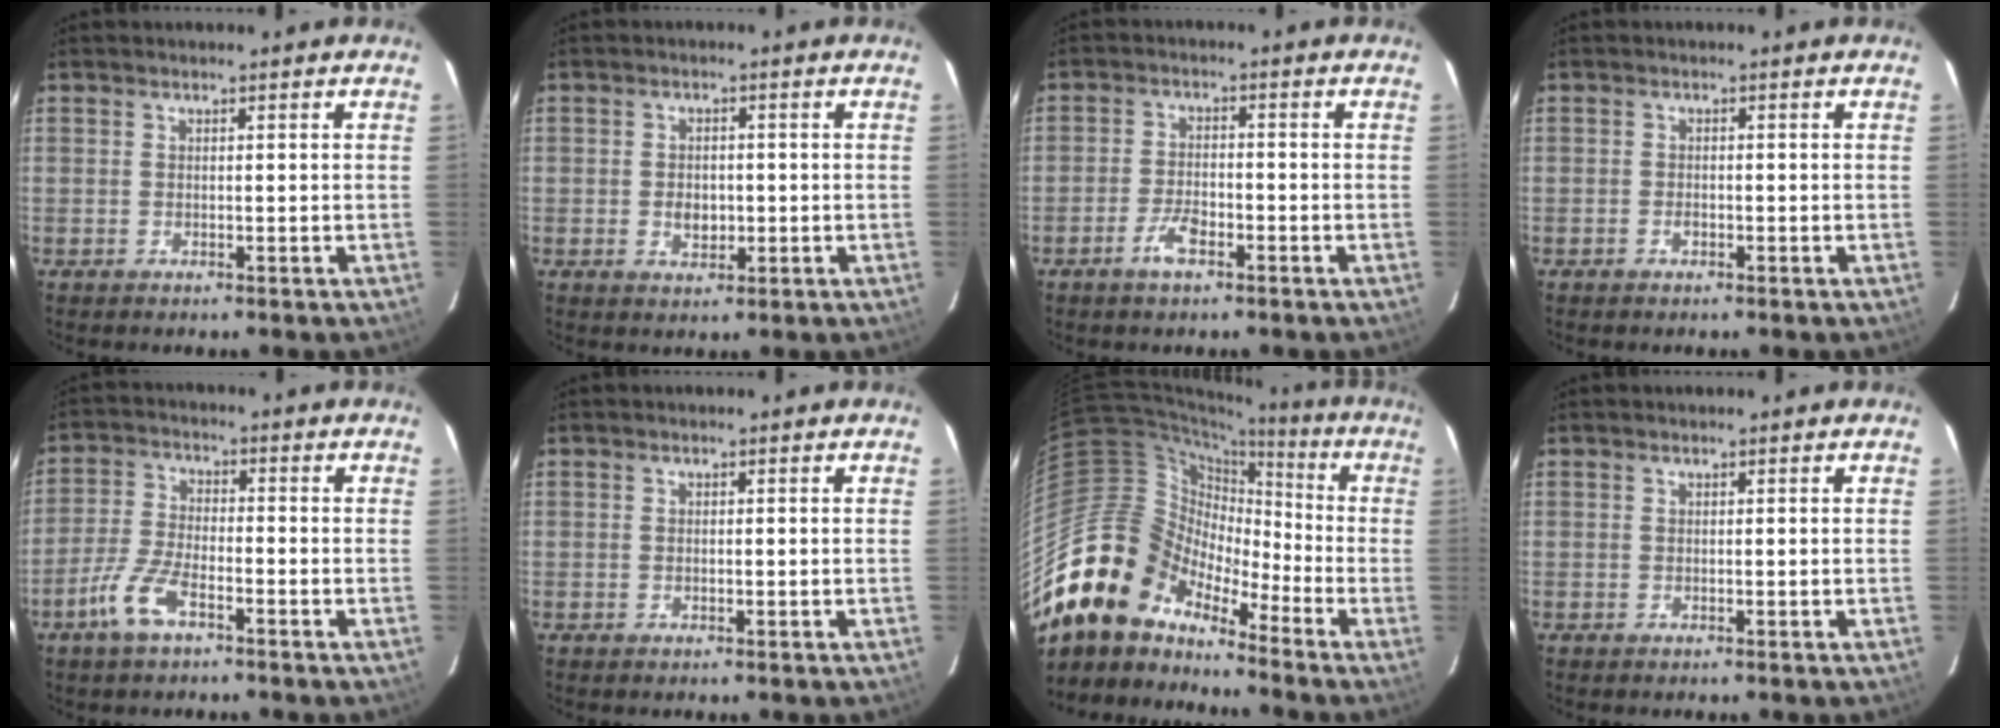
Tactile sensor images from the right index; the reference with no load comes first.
{"total": 3.6, "force": [-0.6, 2.6, 2.4], "torque": [-0.042, -0.001, -0.007]}
{"total": 4.5, "force": [-2.8, 1.7, 3.1], "torque": [-0.069, 0.000, -0.051]}
{"total": 1.1, "force": [-0.6, 0.7, 0.5], "torque": [-0.010, 0.000, -0.010]}
{"total": 7.6, "force": [-4.5, 2.7, 5.4], "torque": [-0.126, -0.002, -0.090]}
{"total": 0.6, "force": [-0.1, 0.4, 0.5], "torque": [-0.008, 0.000, -0.001]}
{"total": 16.8, "force": [-13.1, 9.0, 5.6], "torque": [-0.110, 0.017, -0.255]}
{"total": 0.0}